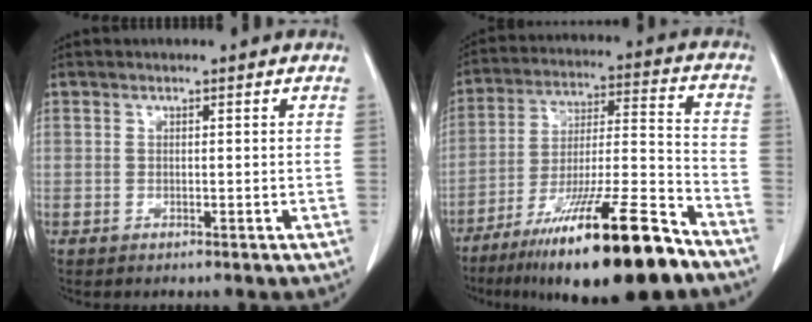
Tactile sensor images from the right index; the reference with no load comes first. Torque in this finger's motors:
{"motor_torque": [1.27, -0.87, 1.05, 0.21]}